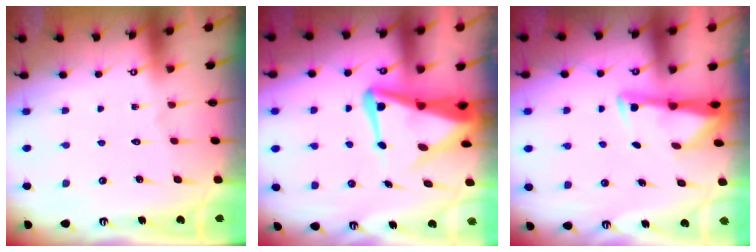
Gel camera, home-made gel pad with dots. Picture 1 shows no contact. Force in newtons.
{"total": 9.4, "press": 9.2, "slide": 1.6}
{"total": 3.3, "press": 3.2, "slide": 0.5}